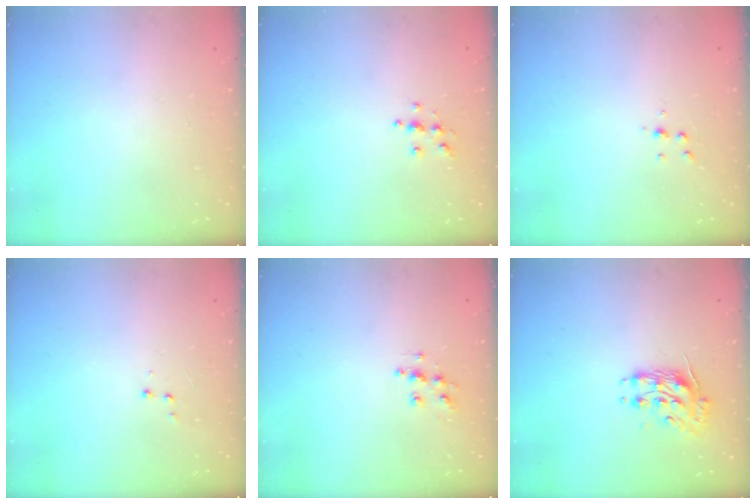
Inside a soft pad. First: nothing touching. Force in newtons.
{"total": 4.2, "press": 4.2, "slide": 0.3}
{"total": 3.8, "press": 3.8, "slide": 0.4}
{"total": 3.6, "press": 3.5, "slide": 0.7}
{"total": 7.3, "press": 7.3, "slide": 0.1}
{"total": 10.2, "press": 10.2, "slide": 0.6}